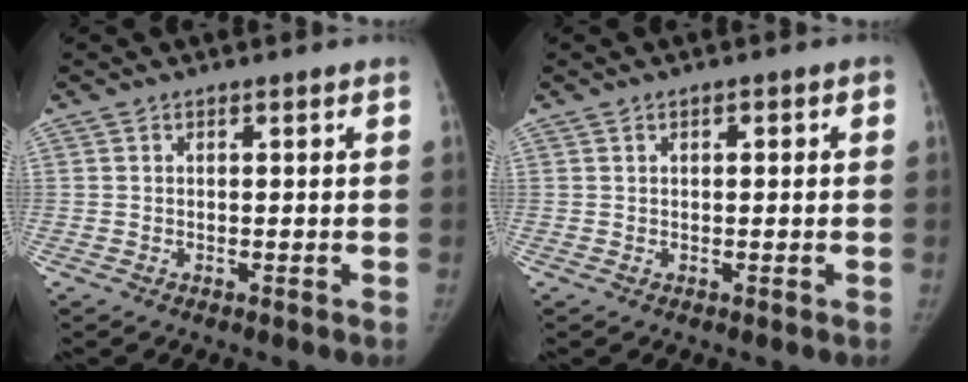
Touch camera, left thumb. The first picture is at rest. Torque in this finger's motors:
{"motor_torque": [-0.34, -0.10, -0.14, 0.20, -0.02]}